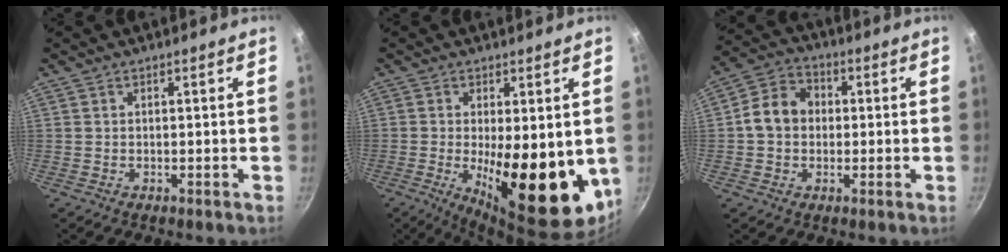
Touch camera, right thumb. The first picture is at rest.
{"total": 17.4, "force": [-1.9, 6.5, 16.0], "torque": [-0.208, -0.022, -0.015]}
{"total": 8.8, "force": [0.2, 7.2, 5.0], "torque": [-0.062, 0.020, -0.015]}